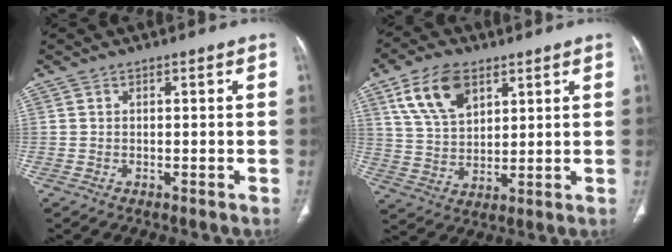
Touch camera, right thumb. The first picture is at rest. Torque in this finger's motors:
{"motor_torque": [-0.47, 0.71, 0.14, -0.05, 0.09]}